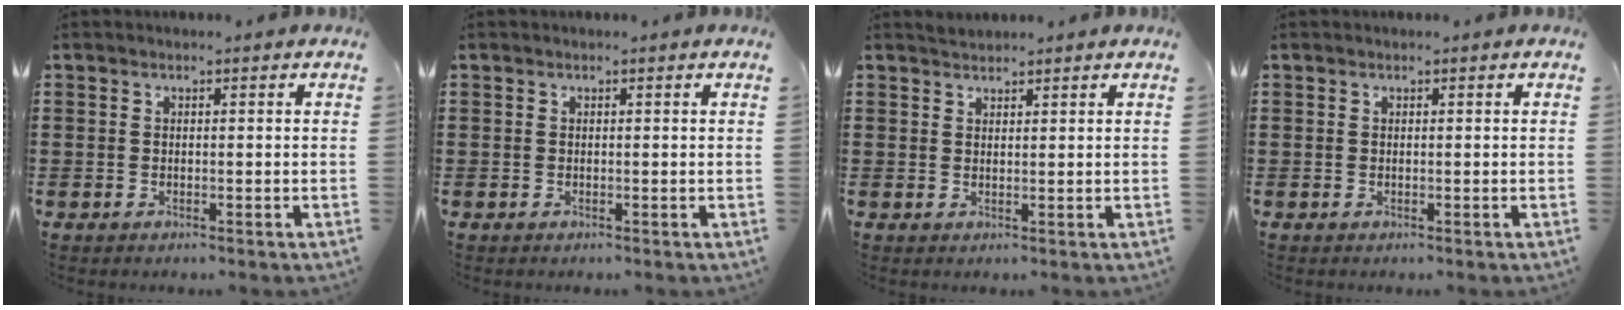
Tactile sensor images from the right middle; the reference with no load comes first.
{"total": 0.0}
{"total": 1.4, "force": [1.4, 0.3, -0.1], "torque": [-0.002, 0.004, 0.027]}
{"total": 0.0}